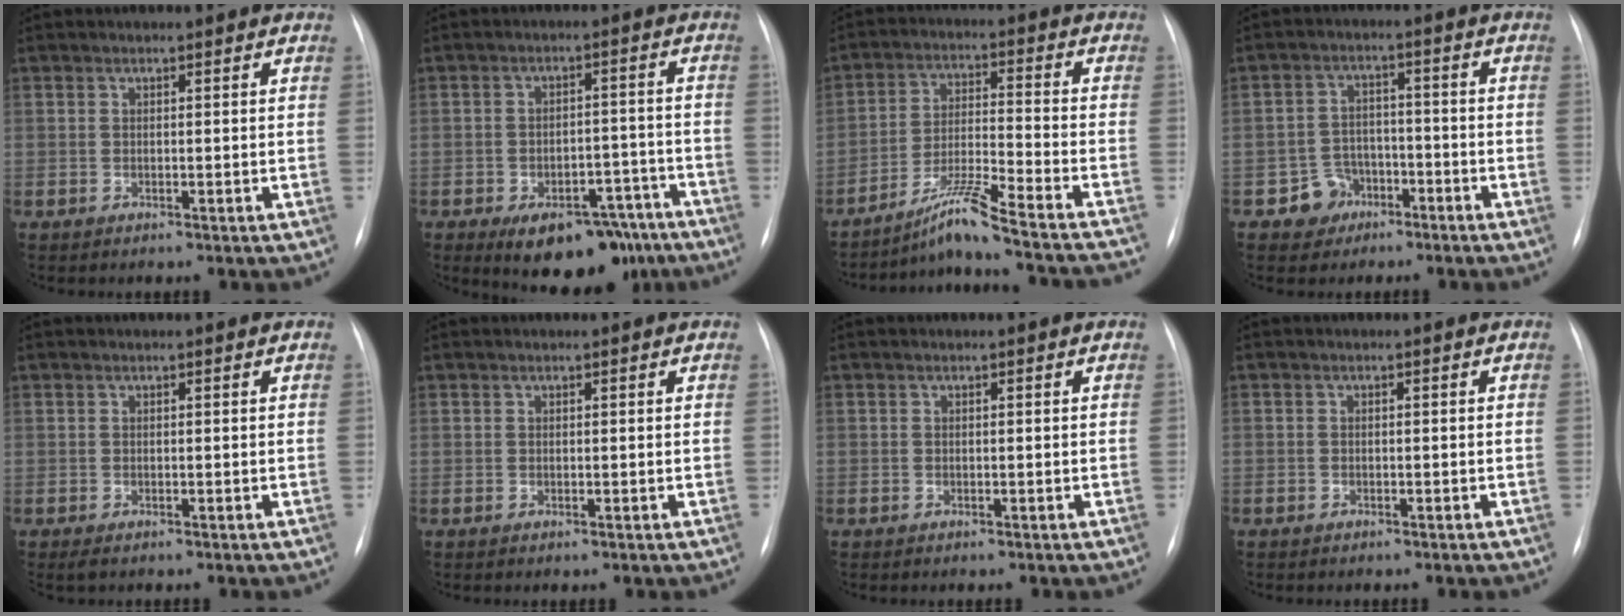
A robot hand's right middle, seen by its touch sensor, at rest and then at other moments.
{"total": 12.8, "force": [-8.9, 6.3, 6.6], "torque": [-0.069, 0.024, -0.122]}
{"total": 15.8, "force": [-14.2, -1.6, 6.8], "torque": [-0.104, -0.006, -0.224]}
{"total": 4.8, "force": [-2.7, 3.9, 0.4], "torque": [-0.001, 0.014, -0.041]}
{"total": 1.2, "force": [-0.8, 0.5, 0.7], "torque": [-0.012, -0.002, -0.008]}
{"total": 0.0}
{"total": 0.0}
{"total": 1.0, "force": [-0.7, 0.8, 0.0], "torque": [-0.008, 0.003, -0.009]}